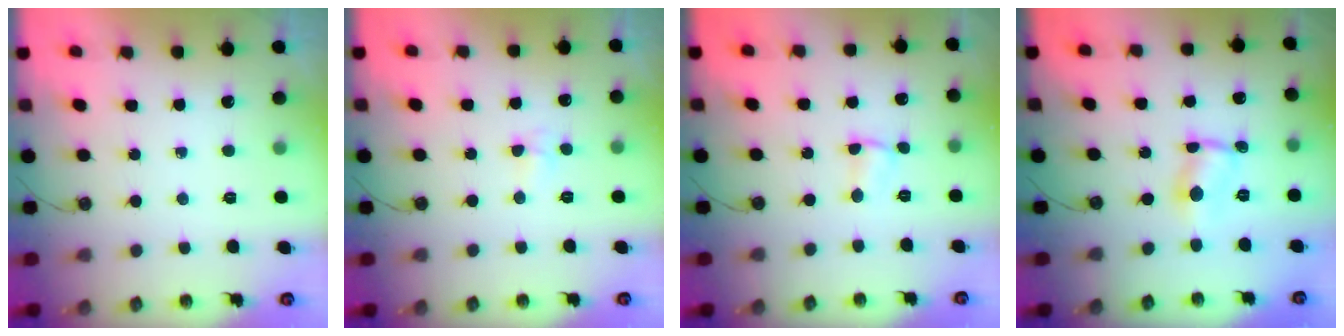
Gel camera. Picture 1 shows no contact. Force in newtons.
{"total": 3.6, "press": 3.6, "slide": 0.6}
{"total": 3.0, "press": 1.2, "slide": 2.7}
{"total": 1.6, "press": 1.5, "slide": 0.1}